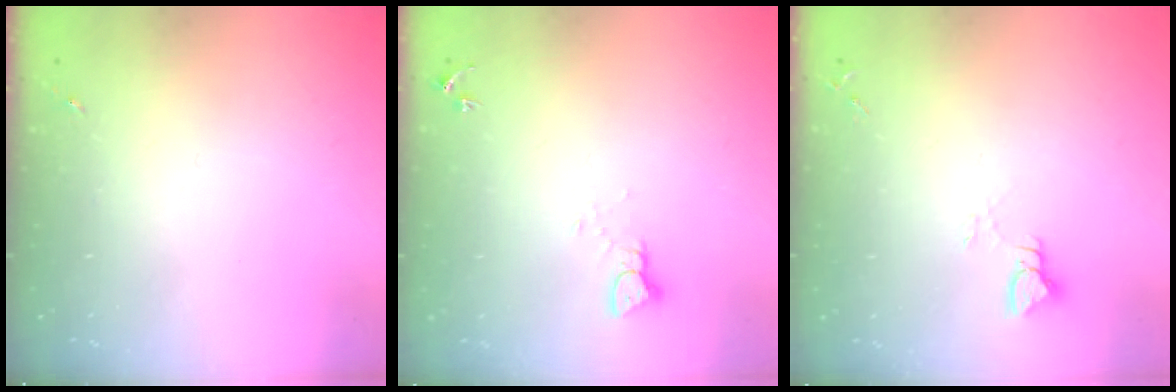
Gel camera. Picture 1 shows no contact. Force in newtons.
{"total": 2.4, "press": 2.4, "slide": 0.2}
{"total": 2.9, "press": 2.9, "slide": 0.2}